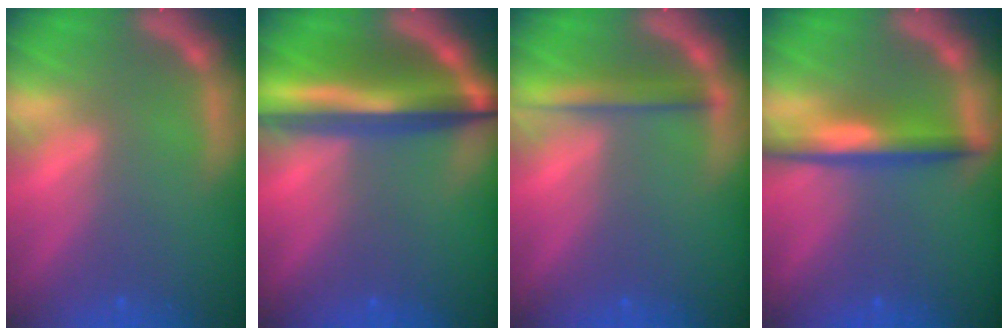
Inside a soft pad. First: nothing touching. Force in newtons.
{"total": 10.0}
{"total": 2.9}
{"total": 4.5}